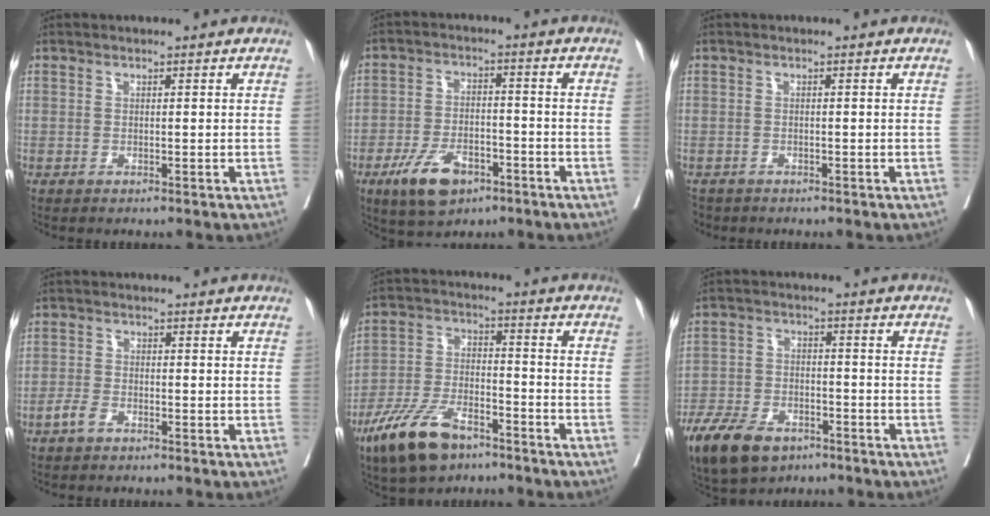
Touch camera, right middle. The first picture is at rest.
{"total": 8.6, "force": [-5.0, 4.1, 5.7], "torque": [-0.111, -0.005, -0.083]}
{"total": 2.8, "force": [-2.4, 1.5, 0.3], "torque": [-0.007, -0.003, -0.041]}
{"total": 2.2, "force": [-1.5, 0.9, 1.3], "torque": [-0.032, 0.001, -0.029]}
{"total": 11.3, "force": [-7.7, 4.5, 7.1], "torque": [-0.147, -0.008, -0.145]}
{"total": 12.3, "force": [-8.2, 6.4, 6.5], "torque": [-0.141, -0.011, -0.141]}